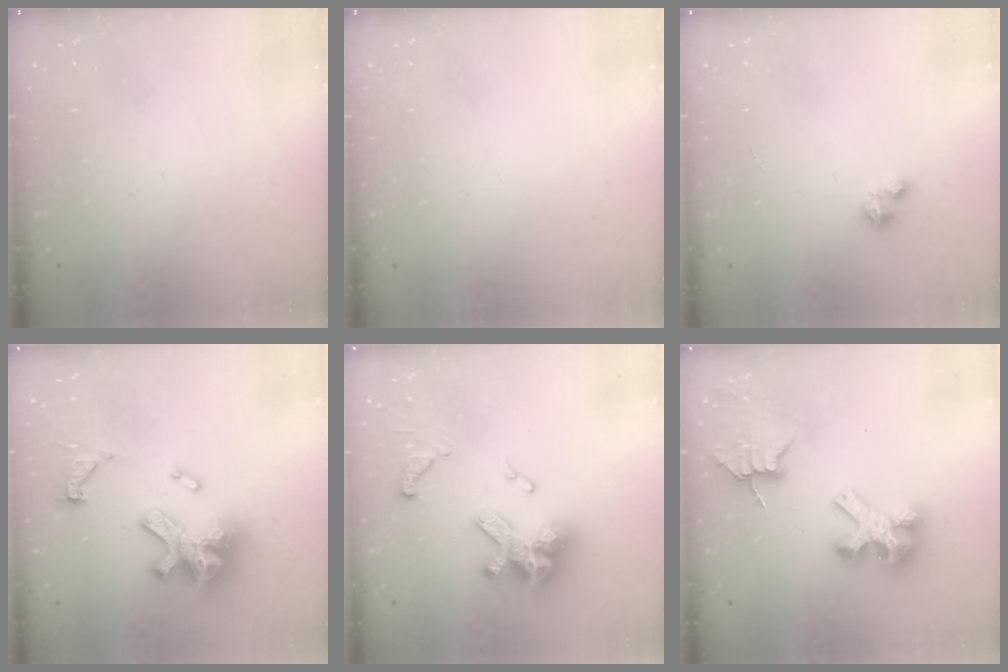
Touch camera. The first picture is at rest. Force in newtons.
{"total": 0.0}
{"total": 1.7, "press": 1.7, "slide": 0.4}
{"total": 15.0, "press": 15.0, "slide": 0.8}
{"total": 14.9, "press": 14.8, "slide": 1.8}
{"total": 8.4, "press": 8.4, "slide": 0.6}